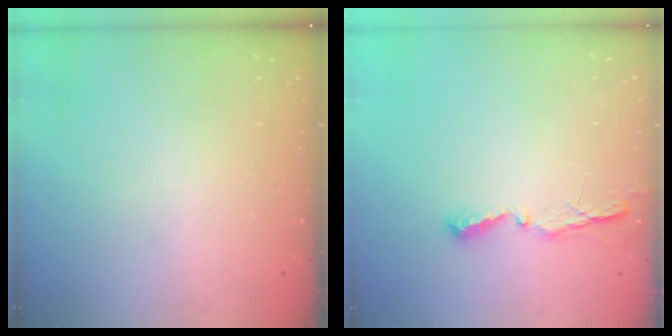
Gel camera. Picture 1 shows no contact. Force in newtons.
{"total": 4.5, "press": 4.5, "slide": 0.4}